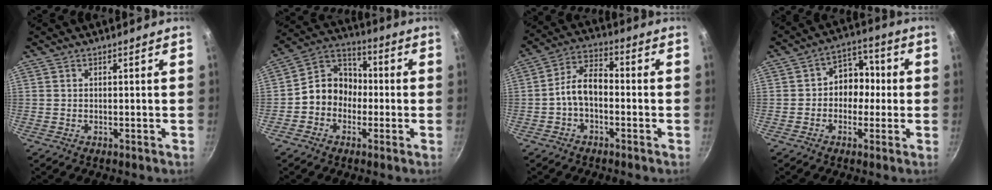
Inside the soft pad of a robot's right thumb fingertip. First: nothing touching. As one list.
[{"total": 10.6, "force": [-1.8, 8.9, 5.4], "torque": [-0.059, 0.042, -0.049]}, {"total": 8.0, "force": [-1.5, 4.8, 6.3], "torque": [-0.107, 0.034, -0.039]}, {"total": 8.5, "force": [-0.2, 6.5, 5.4], "torque": [-0.034, 0.032, -0.016]}]